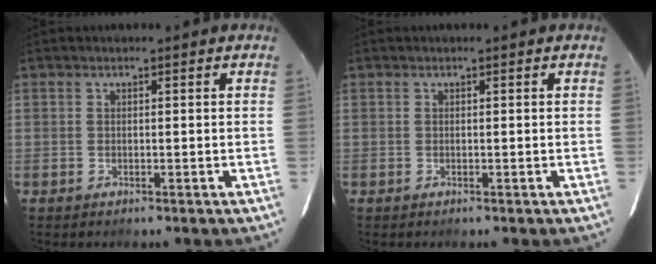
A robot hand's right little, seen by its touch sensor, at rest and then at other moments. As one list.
[{"total": 0.0}]